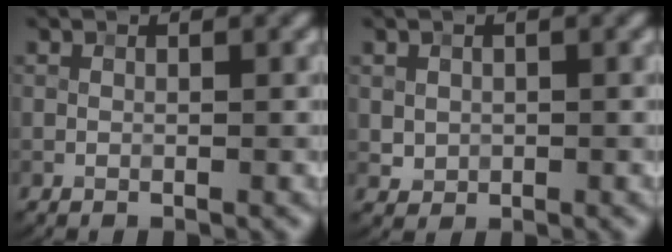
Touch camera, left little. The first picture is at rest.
{"total": 1.1, "force": [0.3, 1.0, 0.3], "torque": [-0.006, -0.003, 0.012]}